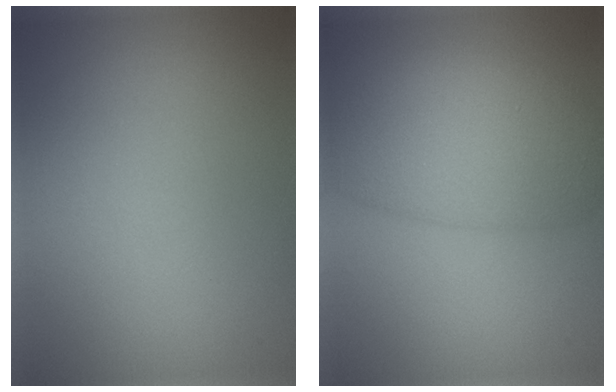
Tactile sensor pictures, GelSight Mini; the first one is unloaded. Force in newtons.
{"total": 7.9, "press": 7.9, "slide": 0.3}